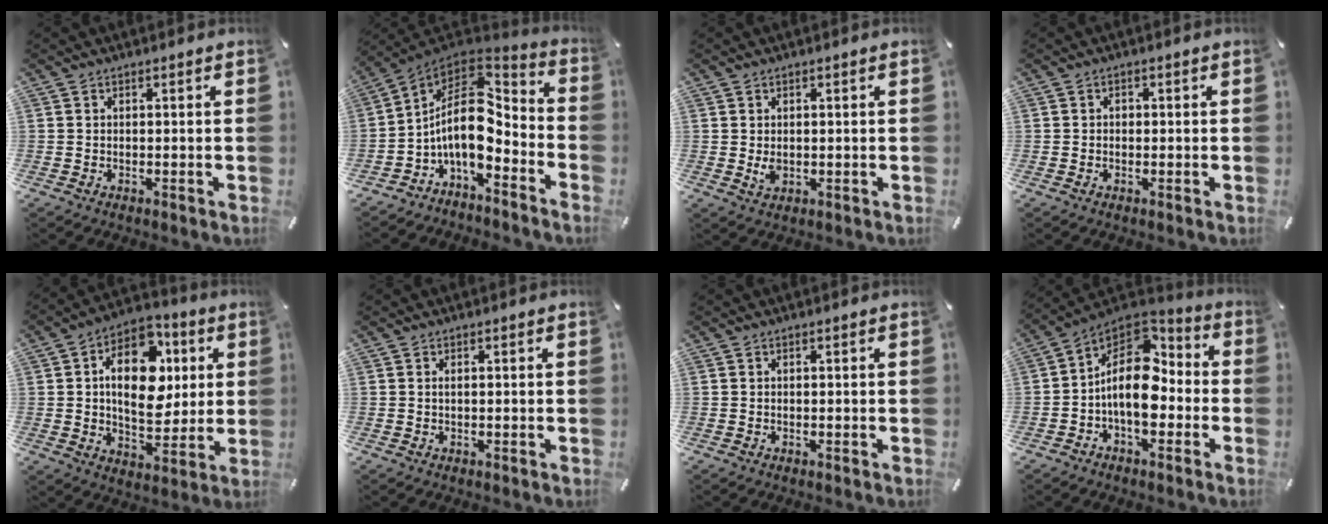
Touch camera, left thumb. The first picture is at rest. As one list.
[{"total": 14.3, "force": [-0.9, 7.8, 12.0], "torque": [-0.241, -0.019, -0.020]}, {"total": 2.3, "force": [0.1, 1.7, 1.5], "torque": [-0.028, -0.003, -0.002]}, {"total": 1.0, "force": [-0.2, 0.8, 0.6], "torque": [-0.005, 0.001, -0.006]}, {"total": 17.8, "force": [3.9, 11.8, 12.8], "torque": [-0.200, -0.008, 0.068]}, {"total": 0.8, "force": [0.1, 0.2, 0.8], "torque": [-0.016, -0.002, 0.001]}, {"total": 0.0}, {"total": 13.9, "force": [-1.8, 9.1, 10.4], "torque": [-0.192, -0.008, -0.037]}]